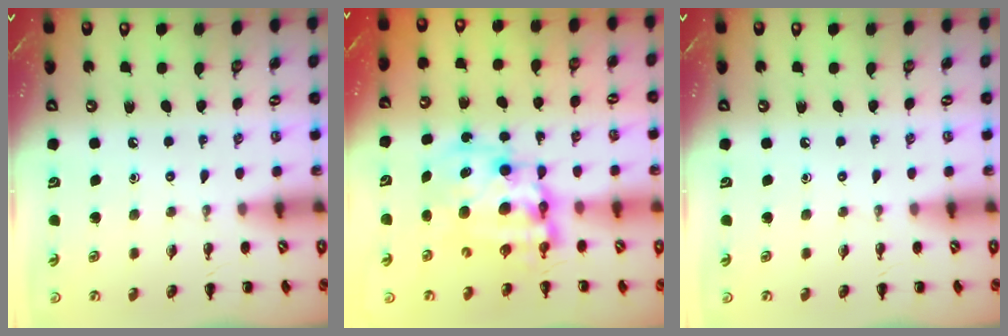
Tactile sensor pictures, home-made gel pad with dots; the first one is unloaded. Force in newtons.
{"total": 12.0, "press": 11.5, "slide": 3.2}
{"total": 0.0}